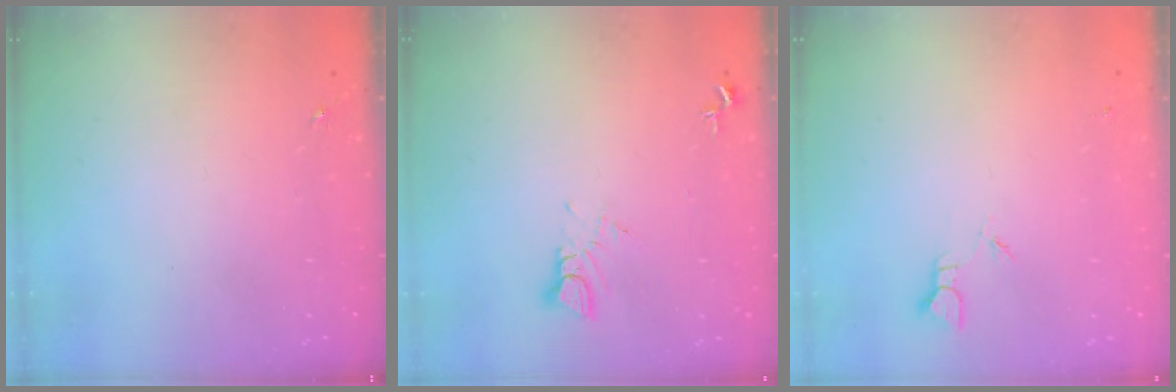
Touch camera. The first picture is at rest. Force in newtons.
{"total": 3.8, "press": 3.8, "slide": 0.3}
{"total": 1.8, "press": 1.8, "slide": 0.0}